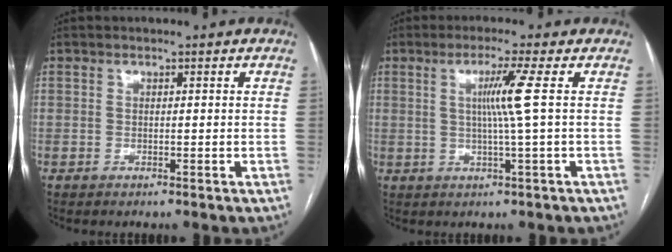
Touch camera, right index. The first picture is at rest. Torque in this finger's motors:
{"motor_torque": [0.36, 0.00, 0.18, 0.08]}